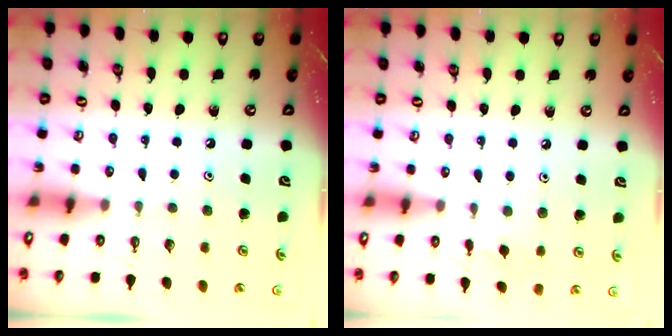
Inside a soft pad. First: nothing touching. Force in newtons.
{"total": 3.8, "press": 3.7, "slide": 0.6}